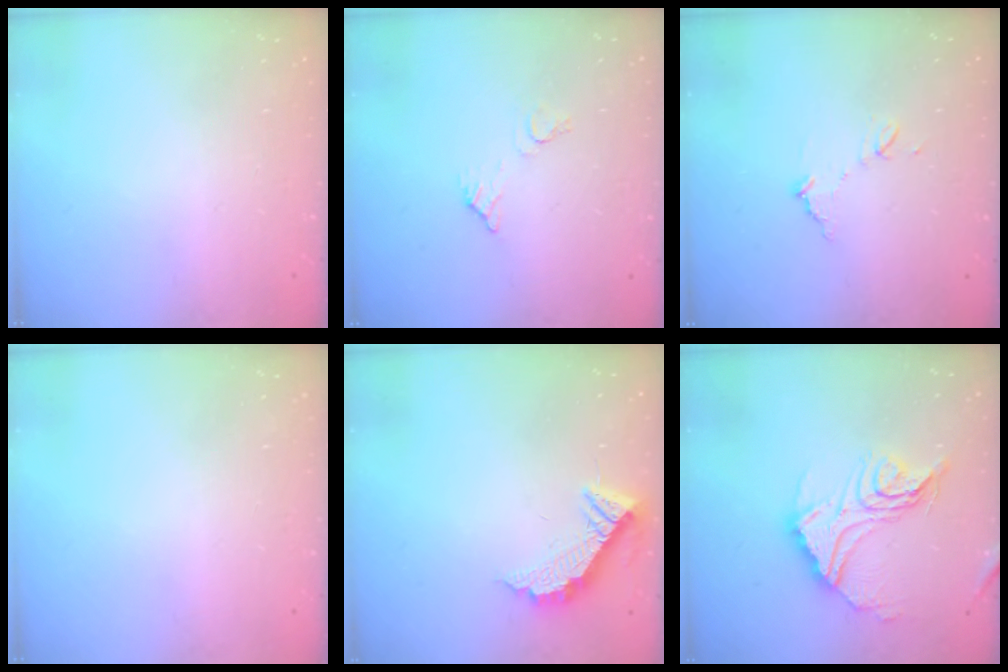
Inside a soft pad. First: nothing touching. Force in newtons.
{"total": 5.2, "press": 5.2, "slide": 0.2}
{"total": 7.9, "press": 7.9, "slide": 0.5}
{"total": 0.0}
{"total": 11.5, "press": 11.5, "slide": 0.6}
{"total": 16.5, "press": 16.4, "slide": 1.2}